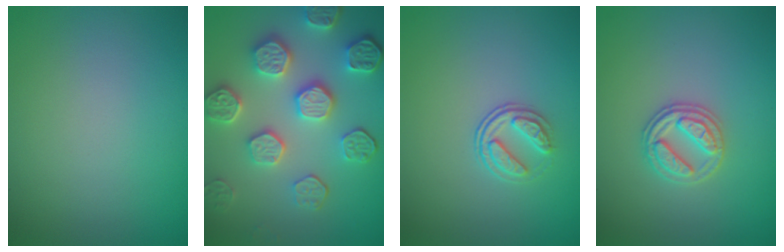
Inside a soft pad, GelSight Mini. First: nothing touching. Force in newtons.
{"total": 6.7, "press": 5.5, "slide": 3.8}
{"total": 2.3, "press": 1.7, "slide": 1.6}
{"total": 2.7, "press": 2.7, "slide": 0.5}